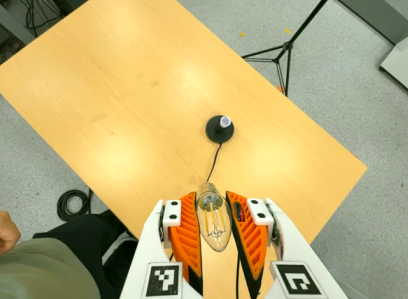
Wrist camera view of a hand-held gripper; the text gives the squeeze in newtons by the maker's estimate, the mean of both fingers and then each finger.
{"total": 15.2, "left": 14.9, "right": 15.4}